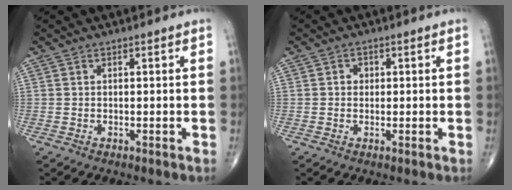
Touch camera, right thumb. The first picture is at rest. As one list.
[{"total": 1.4, "force": [0.1, 1.3, 0.6], "torque": [-0.001, 0.003, -0.001]}]